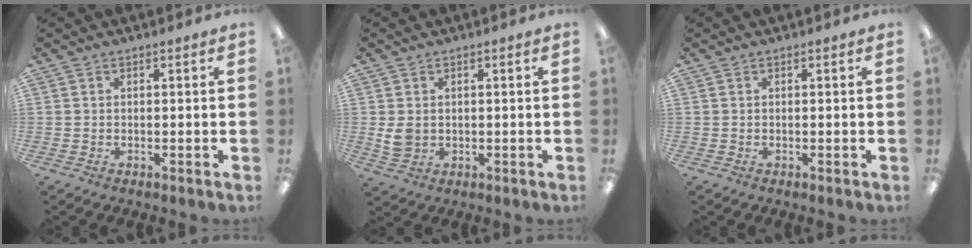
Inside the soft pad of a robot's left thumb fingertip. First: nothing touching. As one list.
[{"total": 4.3, "force": [0.7, 3.5, 2.5], "torque": [-0.045, -0.001, 0.014]}, {"total": 0.0}]